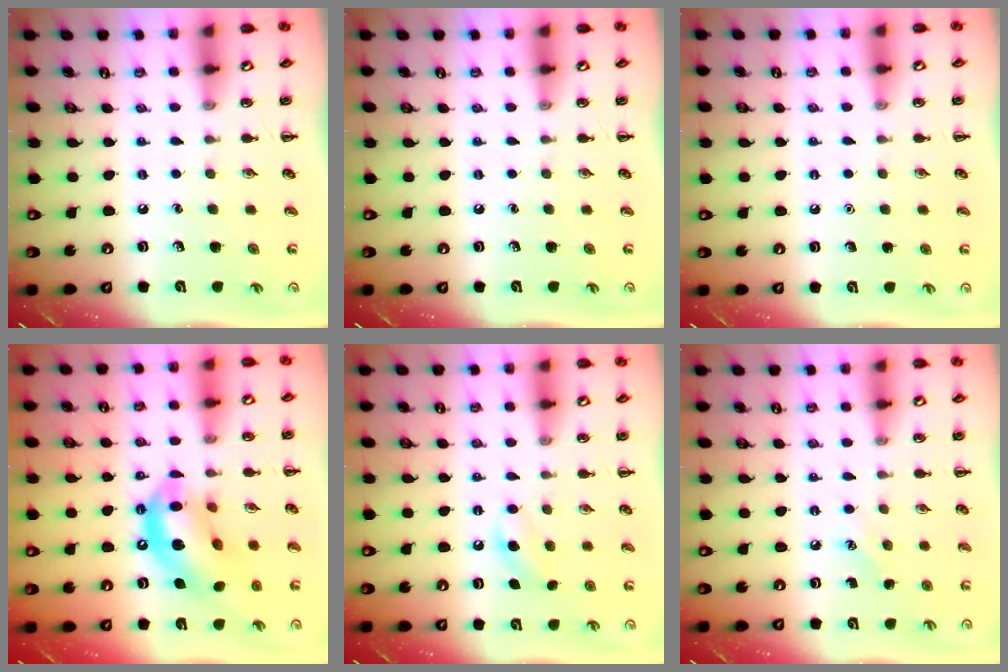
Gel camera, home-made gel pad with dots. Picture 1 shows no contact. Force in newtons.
{"total": 0.0}
{"total": 1.6, "press": 1.6, "slide": 0.1}
{"total": 15.0, "press": 14.5, "slide": 4.1}
{"total": 6.6, "press": 6.4, "slide": 1.6}
{"total": 5.8, "press": 5.5, "slide": 1.8}